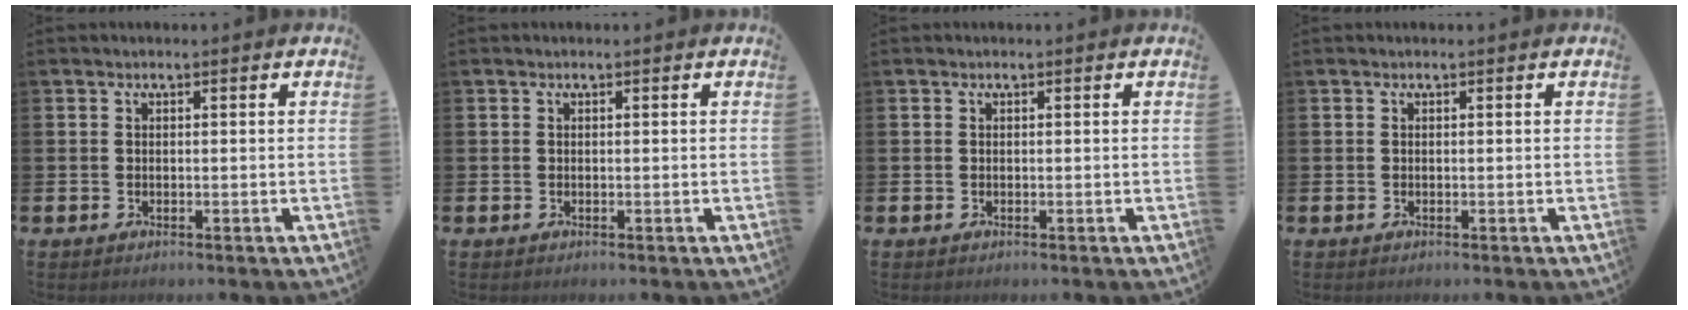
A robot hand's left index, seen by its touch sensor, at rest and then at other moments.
{"total": 0.0}
{"total": 0.0}
{"total": 0.0}